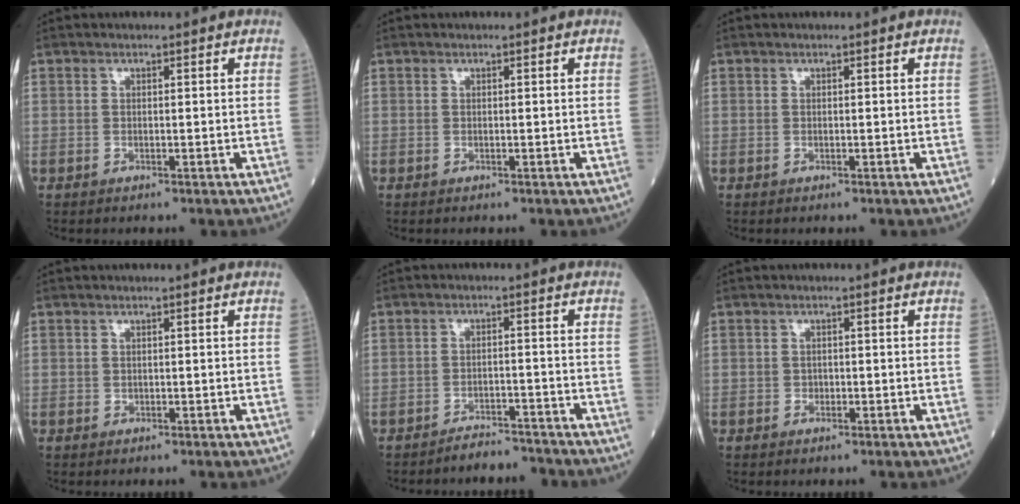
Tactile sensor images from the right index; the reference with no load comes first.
{"total": 0.0}
{"total": 0.0}
{"total": 0.0}
{"total": 4.3, "force": [-4.2, 0.6, -0.1], "torque": [0.006, -0.002, -0.068]}
{"total": 0.9, "force": [-0.3, 0.7, 0.4], "torque": [-0.003, 0.003, -0.006]}